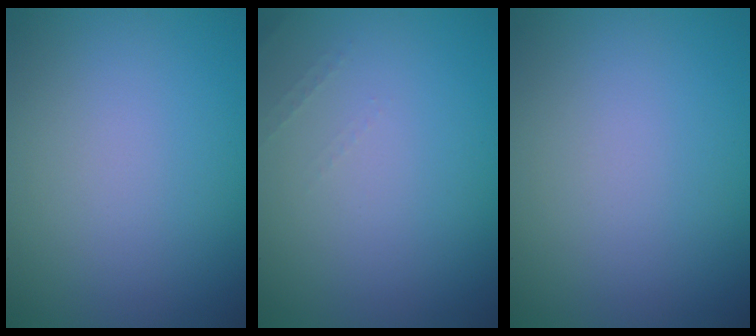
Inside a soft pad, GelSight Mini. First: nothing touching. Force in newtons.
{"total": 0.6, "press": 0.6, "slide": 0.2}
{"total": 0.0}